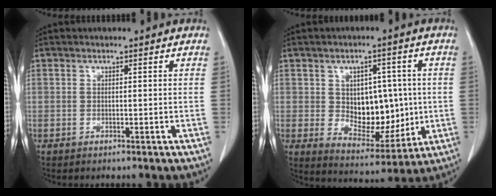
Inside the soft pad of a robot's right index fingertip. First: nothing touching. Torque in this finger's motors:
{"motor_torque": [0.30, 0.25, 0.19, 0.03]}